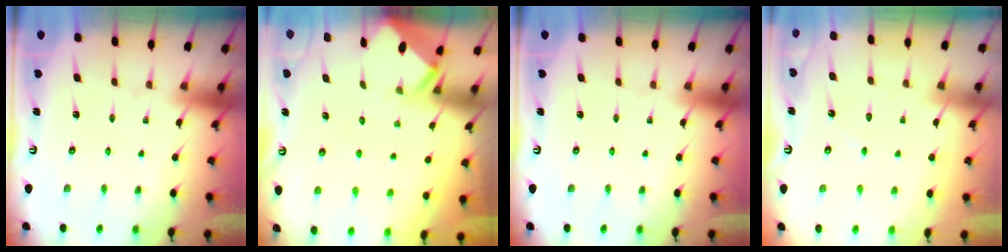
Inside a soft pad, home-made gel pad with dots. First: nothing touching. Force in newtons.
{"total": 3.1, "press": 3.1, "slide": 0.1}
{"total": 0.0}
{"total": 3.2, "press": 3.2, "slide": 0.4}